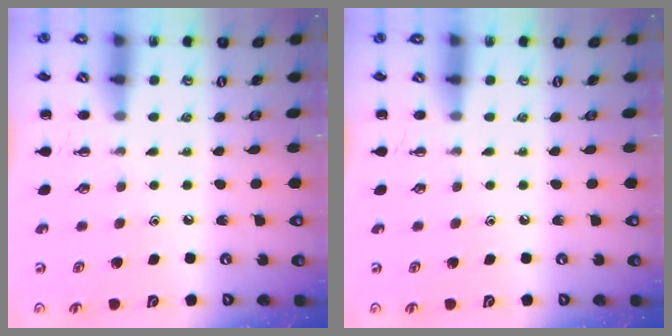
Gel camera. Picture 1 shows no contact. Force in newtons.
{"total": 0.0}